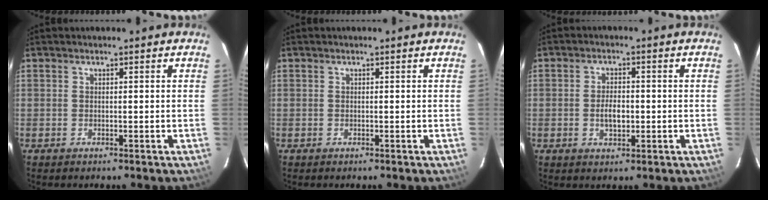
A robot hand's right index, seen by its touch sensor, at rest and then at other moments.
{"total": 0.0}
{"total": 4.1, "force": [-0.7, 2.3, 3.3], "torque": [-0.061, -0.001, -0.008]}